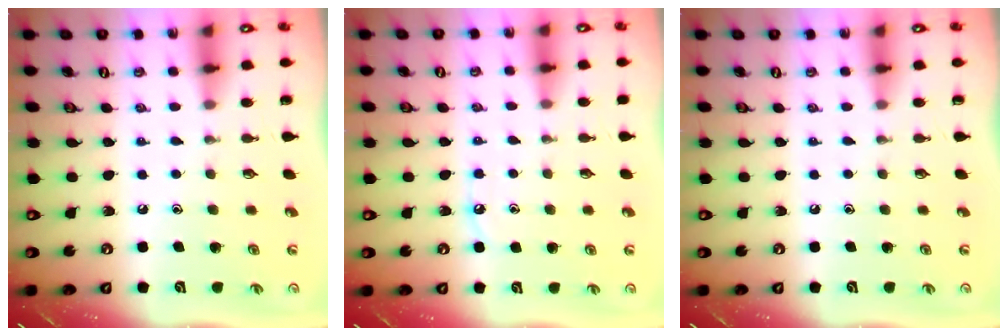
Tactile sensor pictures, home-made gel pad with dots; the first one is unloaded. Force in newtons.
{"total": 3.9, "press": 3.9, "slide": 0.6}
{"total": 0.0}